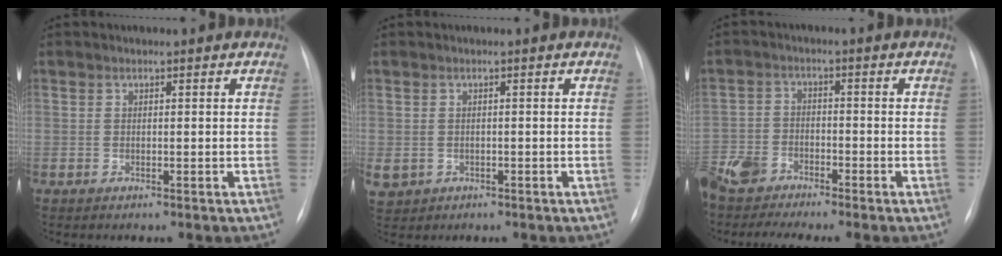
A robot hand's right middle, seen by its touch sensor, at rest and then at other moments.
{"total": 4.9, "force": [-2.0, 4.2, 1.5], "torque": [-0.045, -0.001, -0.021]}
{"total": 7.3, "force": [-6.5, 1.7, 2.6], "torque": [-0.058, -0.009, -0.124]}